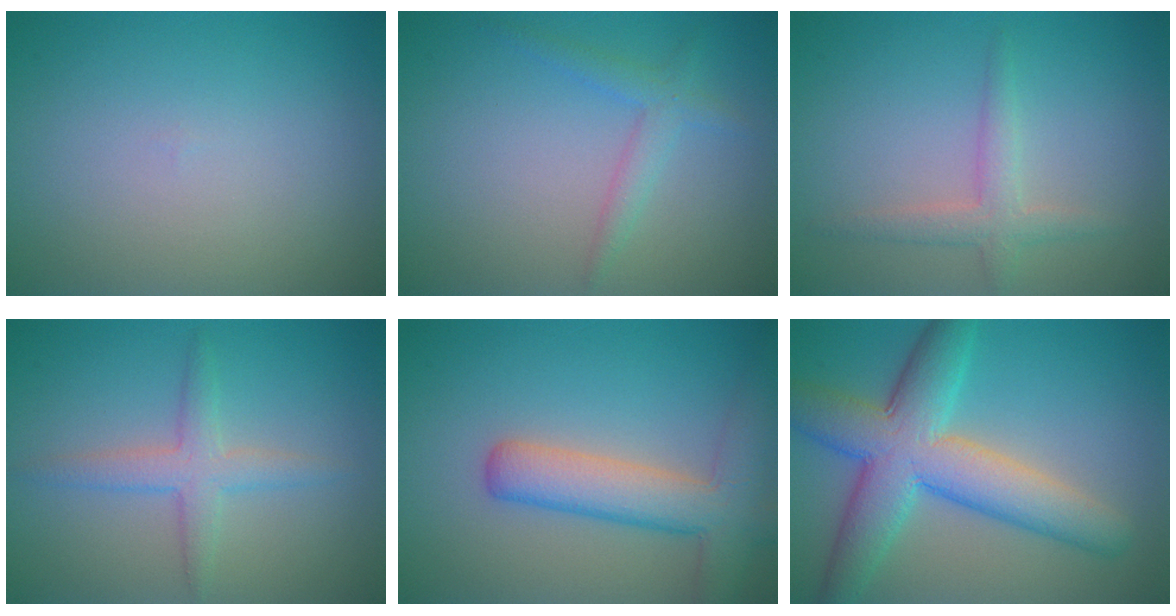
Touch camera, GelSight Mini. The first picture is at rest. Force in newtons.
{"total": 2.0, "press": 2.0, "slide": 0.1}
{"total": 2.3, "press": 2.3, "slide": 0.1}
{"total": 2.8, "press": 2.8, "slide": 0.0}
{"total": 6.0, "press": 6.0, "slide": 0.3}
{"total": 8.6, "press": 8.6, "slide": 0.3}